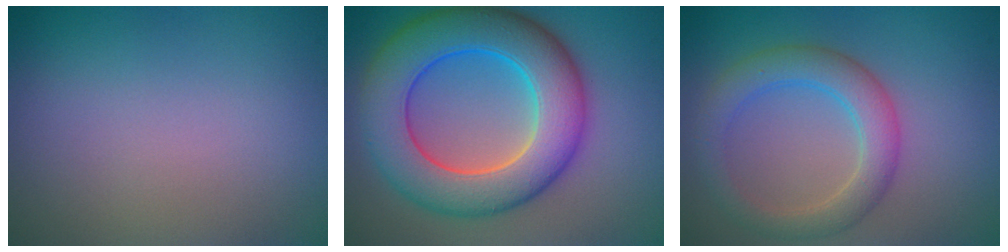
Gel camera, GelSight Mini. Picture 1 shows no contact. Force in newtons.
{"total": 10.6, "press": 10.6, "slide": 0.1}
{"total": 4.3, "press": 4.2, "slide": 0.2}